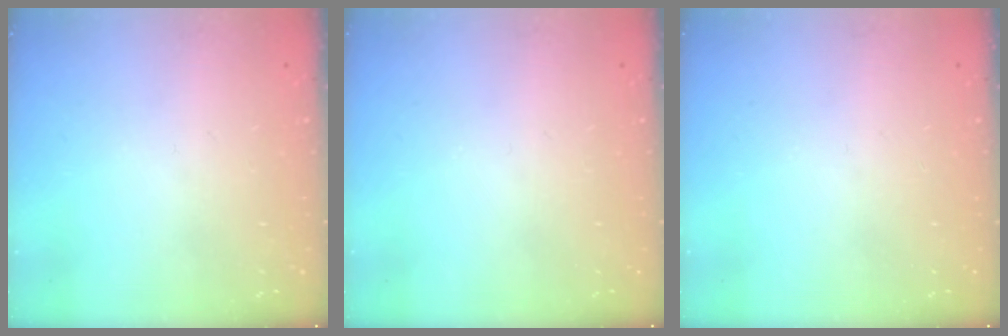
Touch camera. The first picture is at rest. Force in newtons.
{"total": 0.0}
{"total": 0.0}